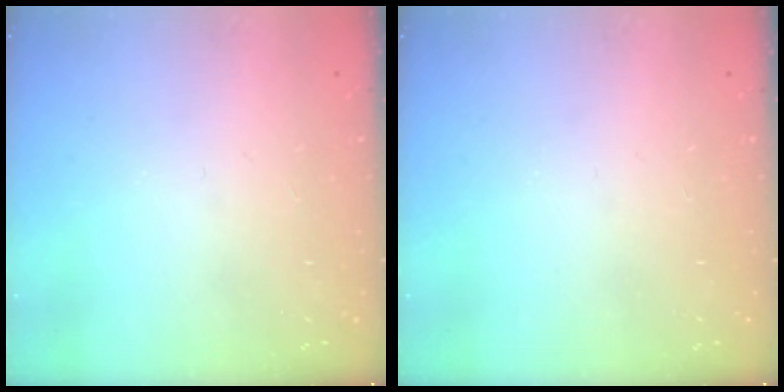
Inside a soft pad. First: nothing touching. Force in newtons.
{"total": 0.0}